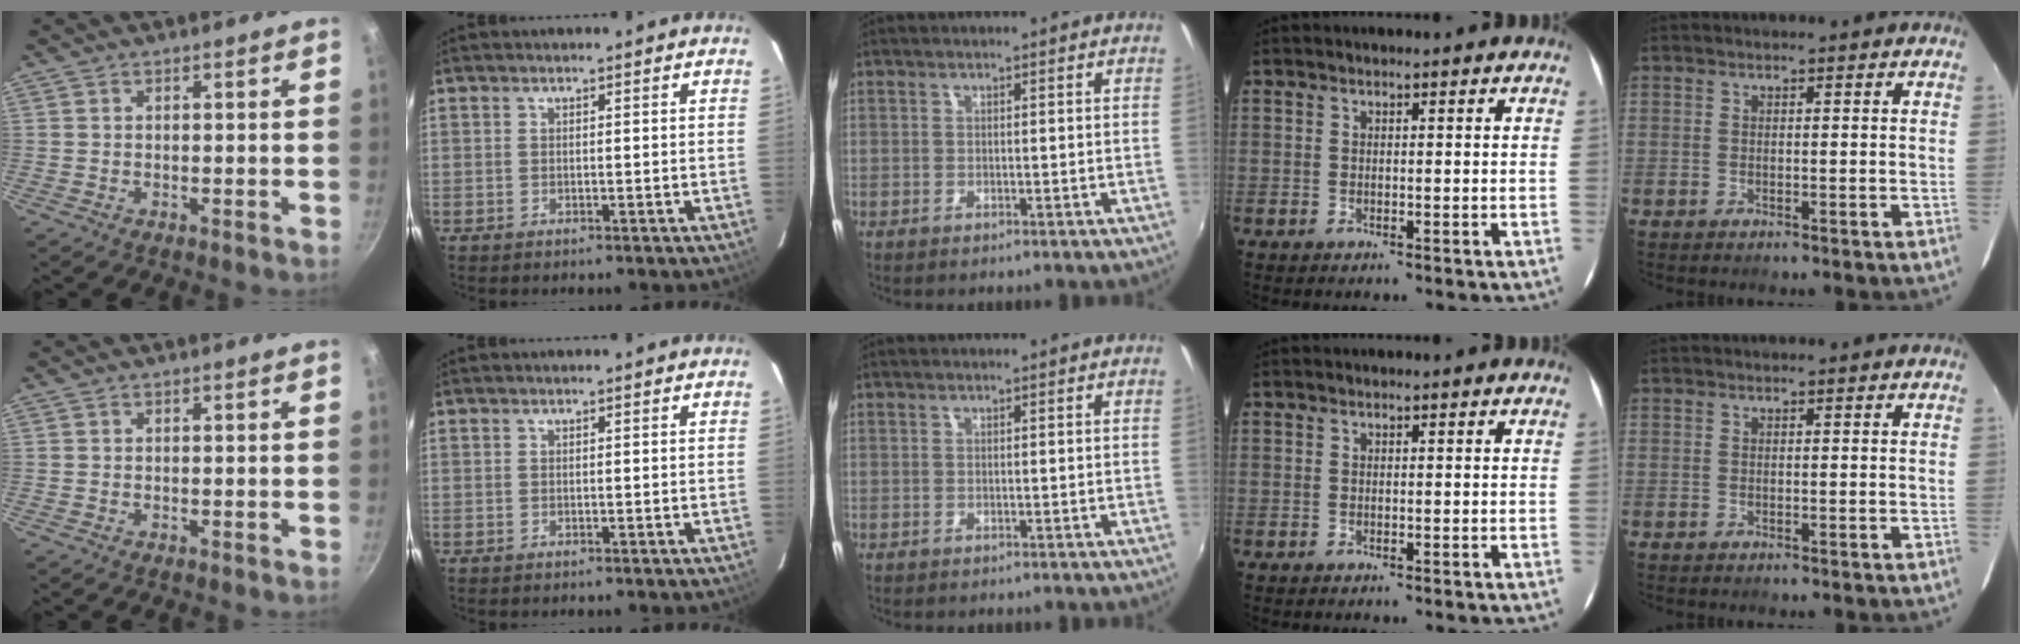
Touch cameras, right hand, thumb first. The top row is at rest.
{}